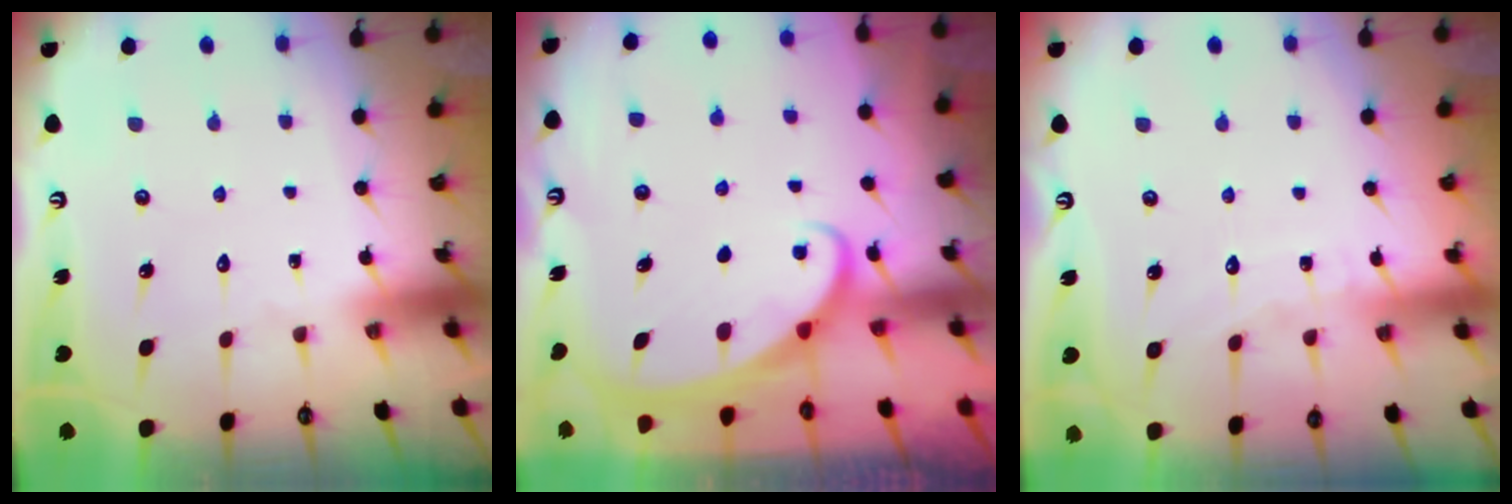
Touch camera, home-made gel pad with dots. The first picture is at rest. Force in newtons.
{"total": 2.2, "press": 2.2, "slide": 0.3}
{"total": 5.2, "press": 5.2, "slide": 0.5}